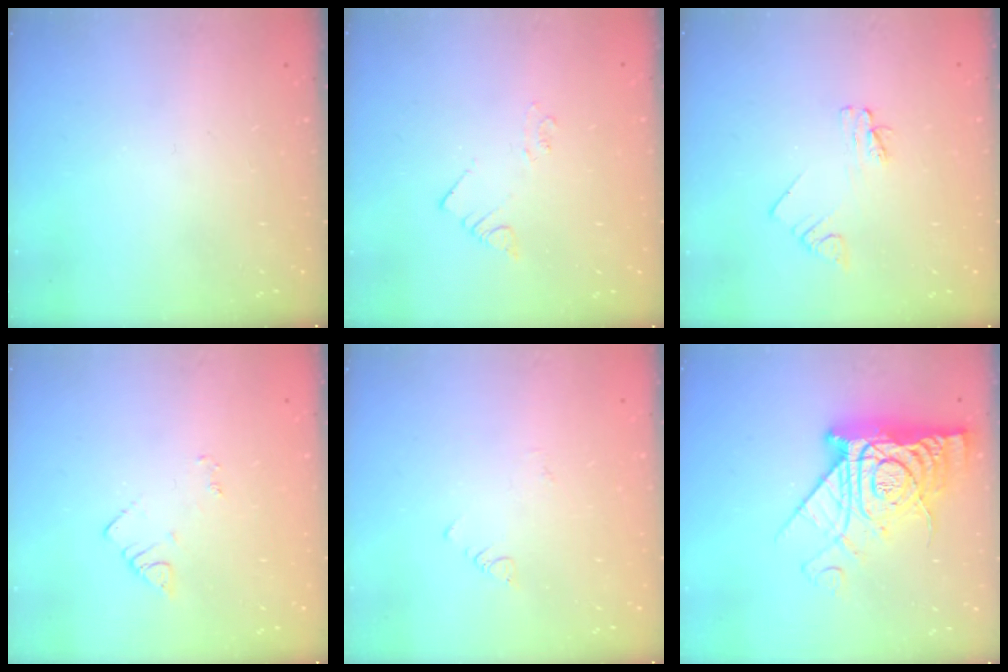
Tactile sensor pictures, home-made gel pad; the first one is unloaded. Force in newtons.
{"total": 2.1, "press": 2.1, "slide": 0.1}
{"total": 2.2, "press": 2.2, "slide": 0.3}
{"total": 3.4, "press": 3.4, "slide": 0.6}
{"total": 1.1, "press": 1.1, "slide": 0.3}
{"total": 17.7, "press": 17.6, "slide": 1.8}